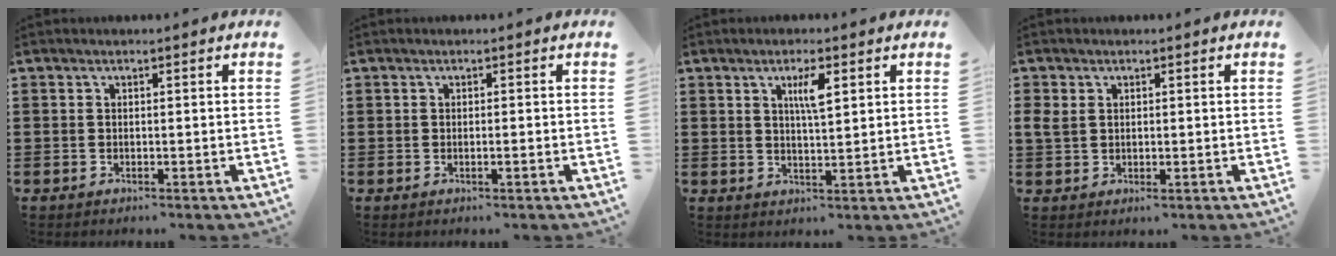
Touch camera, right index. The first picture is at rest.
{"total": 0.6, "force": [-0.2, 0.0, 0.5], "torque": [-0.009, -0.003, -0.002]}
{"total": 3.9, "force": [1.6, 0.9, 3.4], "torque": [-0.064, 0.004, 0.022]}
{"total": 2.2, "force": [0.6, 1.5, 1.6], "torque": [-0.042, 0.002, 0.009]}